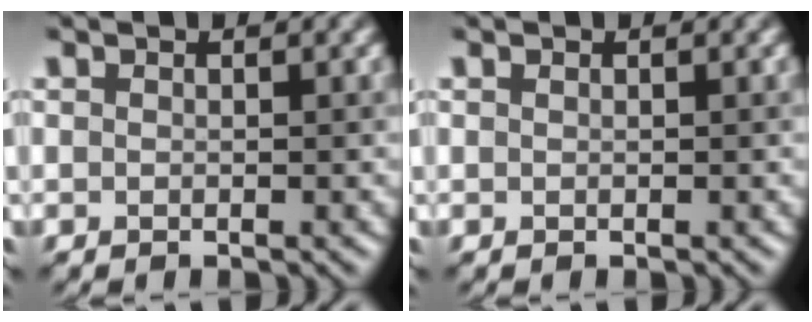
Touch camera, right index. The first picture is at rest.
{"total": 0.0}